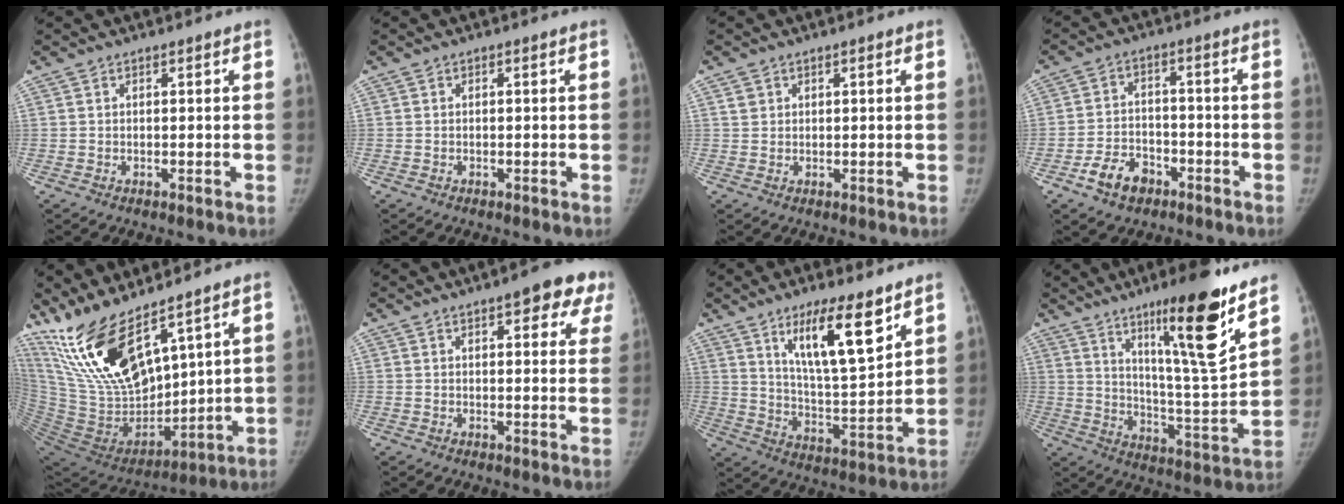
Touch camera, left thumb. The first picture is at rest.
{"total": 0.0}
{"total": 1.5, "force": [0.6, 1.3, 0.4], "torque": [0.003, 0.003, 0.014]}
{"total": 7.5, "force": [-4.4, 4.9, 3.5], "torque": [-0.050, 0.028, -0.076]}
{"total": 18.4, "force": [13.0, 6.0, 11.5], "torque": [-0.192, -0.077, 0.271]}
{"total": 10.4, "force": [5.9, 3.5, 7.8], "torque": [-0.052, -0.015, 0.062]}
{"total": 14.8, "force": [8.7, 3.7, 11.4], "torque": [-0.169, -0.057, 0.155]}
{"total": 19.7, "force": [11.8, 2.0, 15.7], "torque": [-0.214, -0.076, 0.191]}